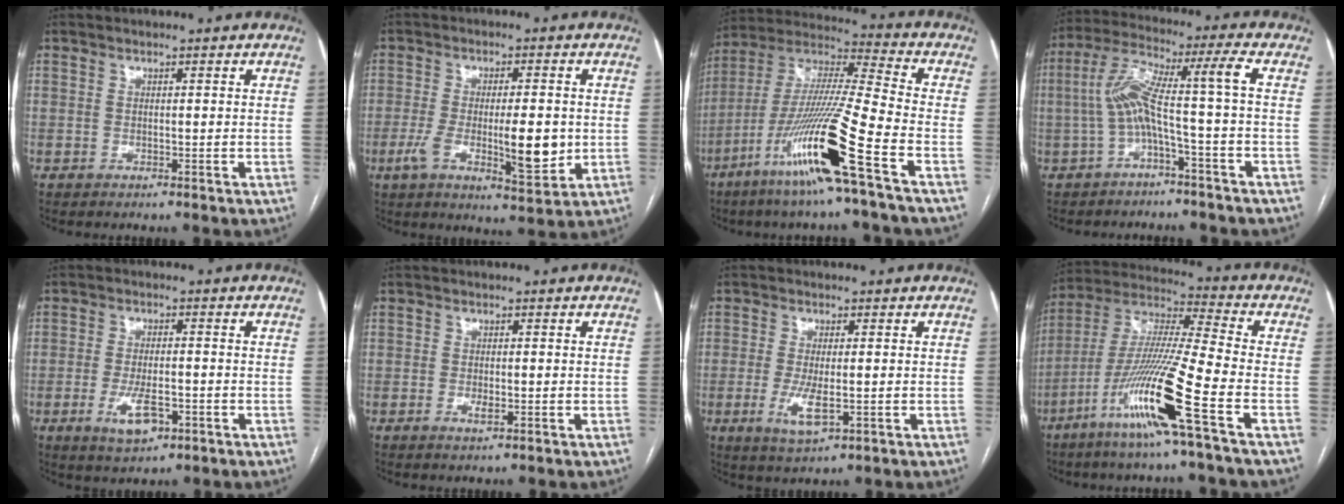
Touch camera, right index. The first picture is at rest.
{"total": 10.7, "force": [-1.9, 2.8, 10.1], "torque": [-0.171, -0.012, -0.024]}
{"total": 19.1, "force": [-9.1, -1.3, 16.7], "torque": [-0.355, -0.038, -0.180]}
{"total": 8.7, "force": [-1.8, -1.2, 8.4], "torque": [-0.172, 0.043, -0.033]}
{"total": 5.9, "force": [-2.4, 2.1, 5.0], "torque": [-0.096, -0.006, -0.035]}
{"total": 1.4, "force": [-0.6, 0.5, 1.1], "torque": [-0.020, 0.000, -0.009]}
{"total": 5.1, "force": [-1.3, 1.3, 4.7], "torque": [-0.098, -0.012, -0.020]}
{"total": 16.8, "force": [-7.8, -1.4, 14.8], "torque": [-0.303, -0.027, -0.154]}